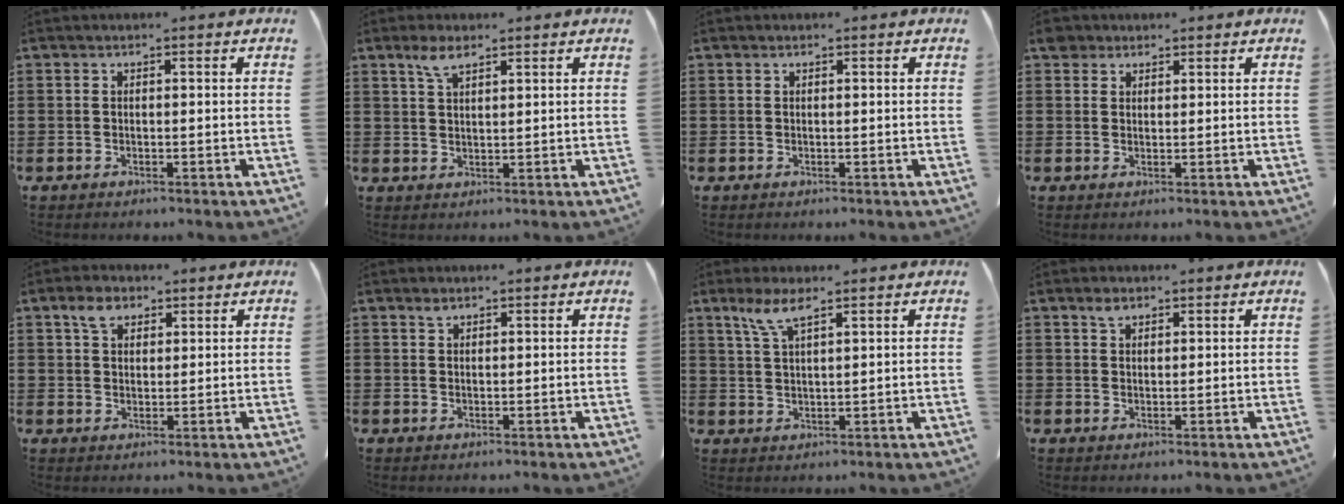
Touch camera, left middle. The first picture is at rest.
{"total": 3.5, "force": [2.2, 0.9, 2.5], "torque": [-0.056, 0.002, 0.041]}
{"total": 0.0}
{"total": 2.3, "force": [1.8, 1.2, 0.6], "torque": [-0.018, 0.004, 0.037]}
{"total": 3.8, "force": [2.4, 2.1, 2.0], "torque": [-0.040, 0.002, 0.043]}
{"total": 1.0, "force": [0.8, 0.4, 0.5], "torque": [-0.013, -0.001, 0.016]}
{"total": 5.3, "force": [3.3, 1.1, 4.0], "torque": [-0.088, 0.003, 0.059]}
{"total": 1.8, "force": [1.3, 0.8, 1.0], "torque": [-0.015, -0.004, 0.024]}